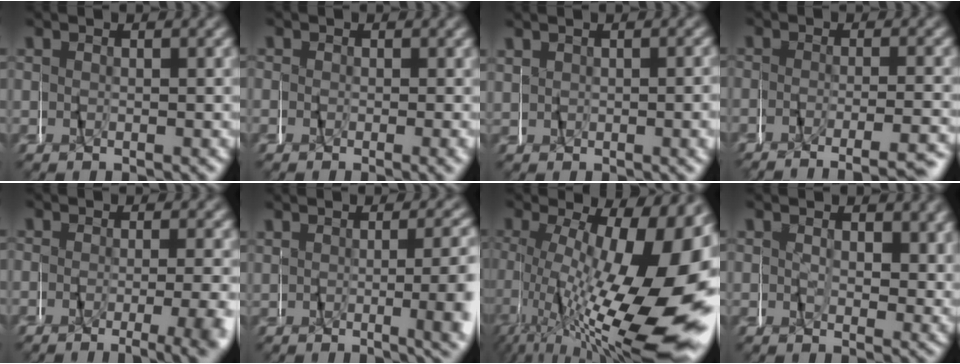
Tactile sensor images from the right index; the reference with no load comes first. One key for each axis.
{"total": 0.6, "fx": -0.1, "fy": 0.4, "fz": 0.3, "tx": -0.001, "ty": -0.004, "tz": -0.003}
{"total": 0.6, "fx": 0.6, "fy": -0.2, "fz": -0.1, "tx": 0.004, "ty": 0.009, "tz": 0.010}
{"total": 4.2, "fx": -3.5, "fy": 0.9, "fz": 2.1, "tx": -0.026, "ty": -0.008, "tz": -0.055}
{"total": 5.0, "fx": -2.8, "fy": 1.6, "fz": 3.8, "tx": -0.039, "ty": -0.013, "tz": -0.041}
{"total": 4.2, "fx": -0.2, "fy": 0.5, "fz": 4.2, "tx": -0.029, "ty": 0.011, "tz": -0.002}
{"total": 16.5, "fx": -1.6, "fy": 6.6, "fz": 15.0, "tx": -0.201, "ty": -0.011, "tz": -0.010}
{"total": 2.2, "fx": 1.7, "fy": 1.3, "fz": 0.7, "tx": -0.018, "ty": -0.004, "tz": 0.026}